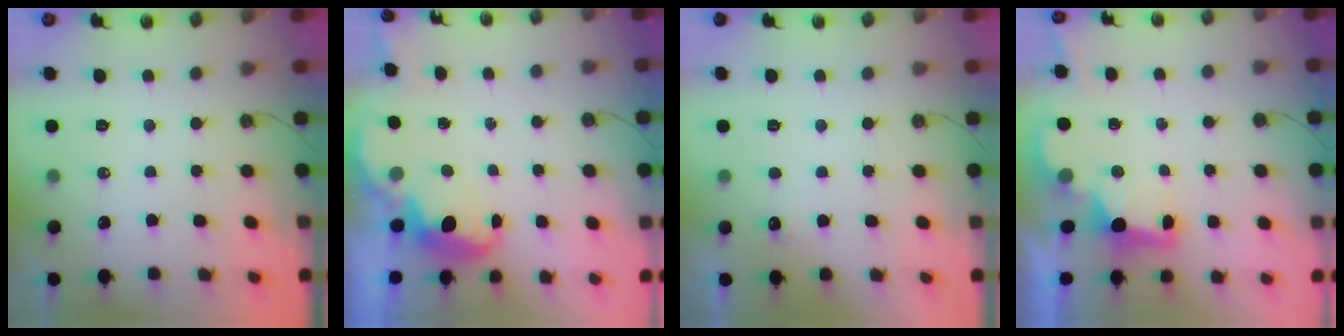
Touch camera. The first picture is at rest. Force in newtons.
{"total": 2.6, "press": 2.5, "slide": 0.6}
{"total": 3.6, "press": 3.4, "slide": 1.3}
{"total": 2.8, "press": 2.8, "slide": 0.5}